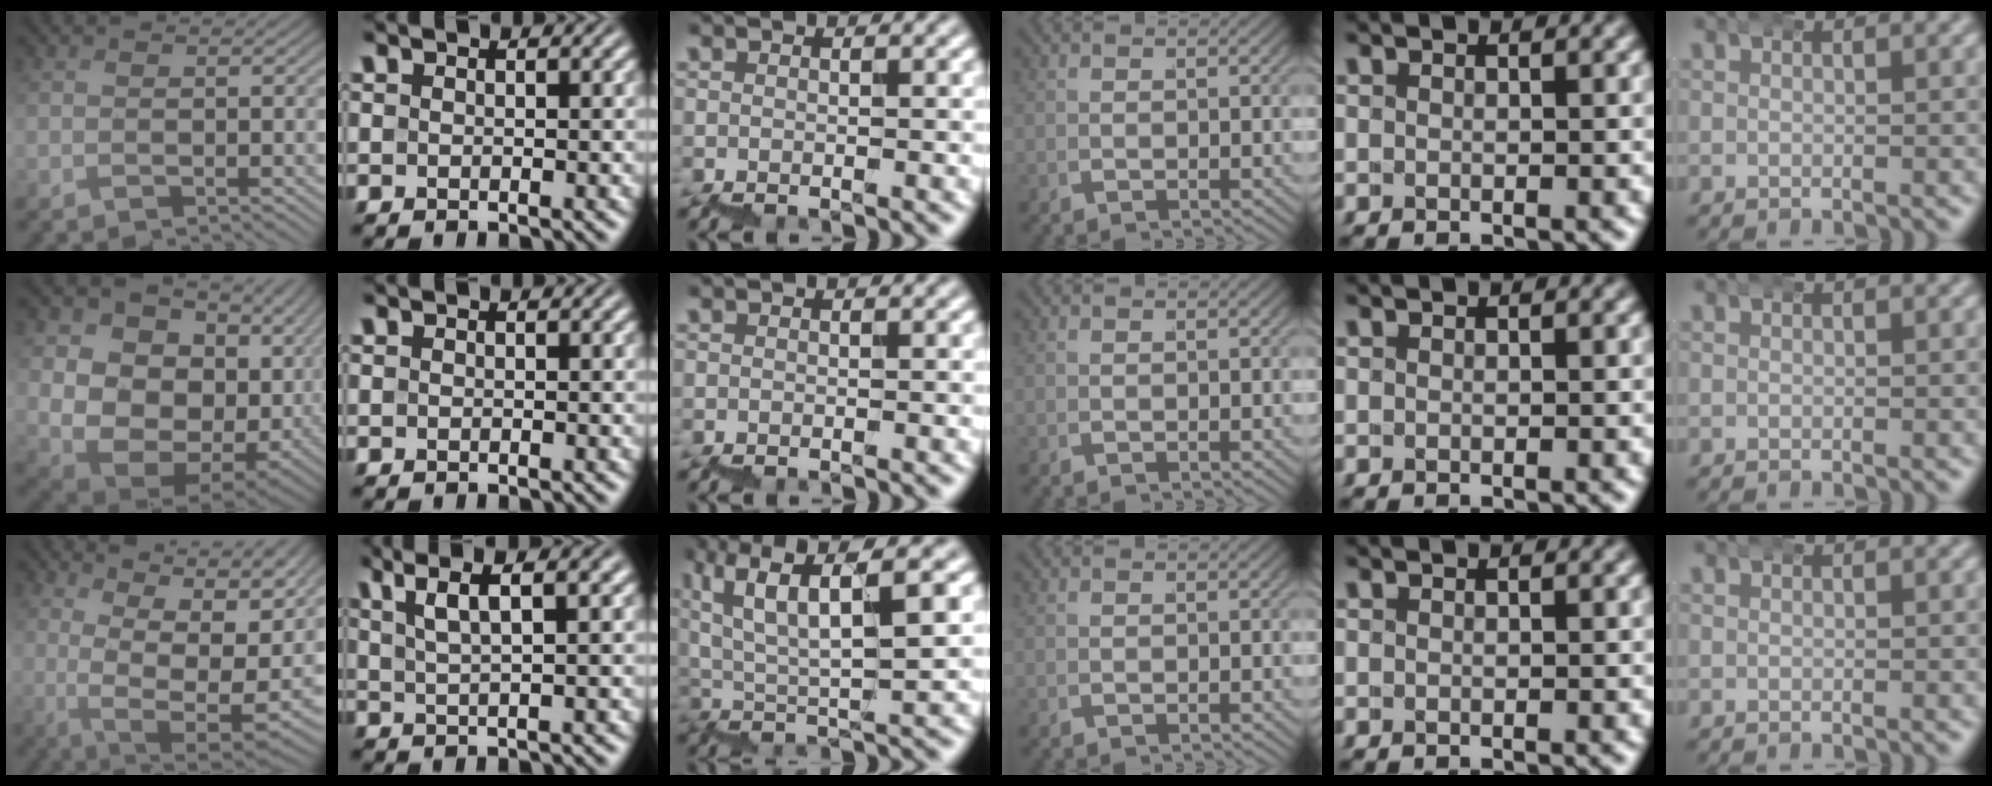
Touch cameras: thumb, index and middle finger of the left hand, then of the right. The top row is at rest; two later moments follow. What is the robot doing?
{"motion": "wrap", "object": "bubble wrap"}